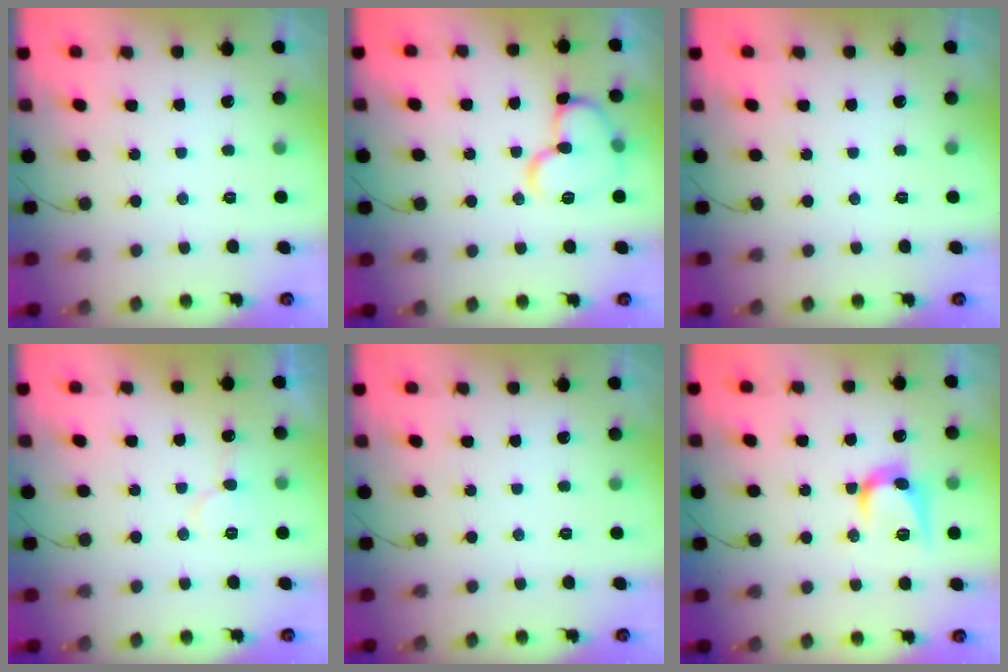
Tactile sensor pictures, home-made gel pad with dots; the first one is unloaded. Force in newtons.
{"total": 12.4, "press": 12.4, "slide": 0.6}
{"total": 0.0}
{"total": 7.2, "press": 7.2, "slide": 0.5}
{"total": 0.0}
{"total": 10.1, "press": 10.0, "slide": 0.7}